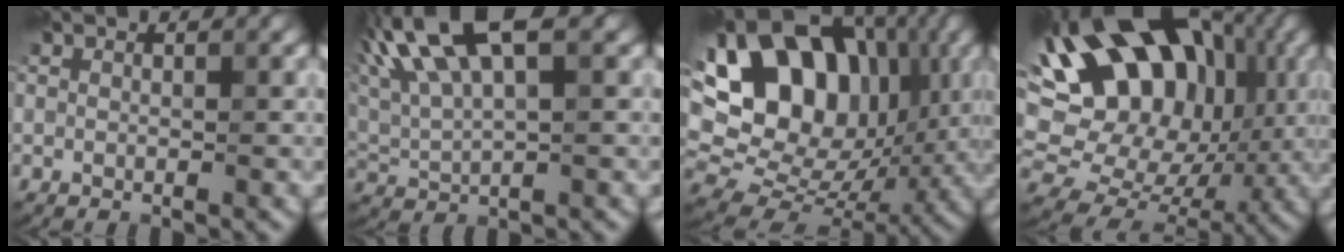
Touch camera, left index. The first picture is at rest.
{"total": 10.1, "force": [4.9, 3.5, 8.1], "torque": [-0.169, 0.023, 0.089]}
{"total": 20.9, "force": [6.9, 15.1, 12.7], "torque": [-0.255, 0.073, 0.129]}
{"total": 18.9, "force": [7.0, 12.2, 12.6], "torque": [-0.206, 0.066, 0.125]}